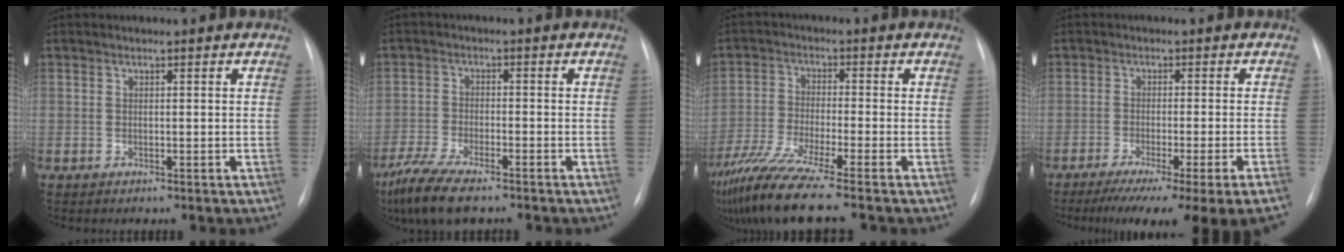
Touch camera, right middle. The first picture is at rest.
{"total": 9.1, "force": [-6.8, 1.9, 5.6], "torque": [-0.111, -0.024, -0.117]}
{"total": 11.6, "force": [-9.0, -1.0, 7.2], "torque": [-0.136, -0.040, -0.157]}
{"total": 14.6, "force": [-11.1, -0.8, 9.4], "torque": [-0.100, -0.035, -0.163]}